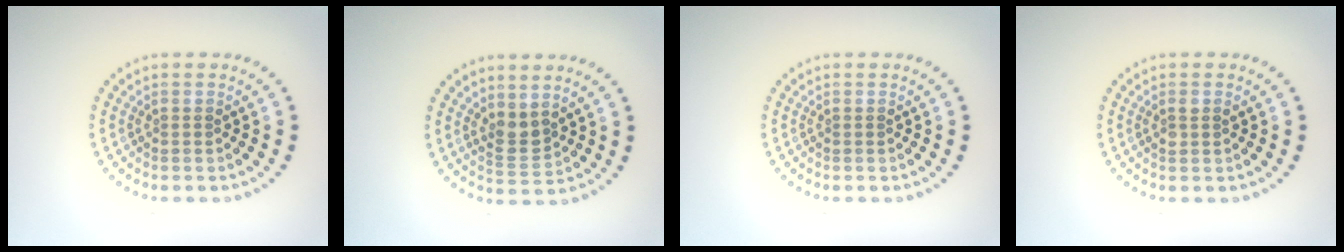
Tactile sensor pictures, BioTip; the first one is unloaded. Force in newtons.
{"total": 1.9, "press": 1.6, "slide": 1.1}
{"total": 0.0}
{"total": 1.2, "press": 1.0, "slide": 0.5}